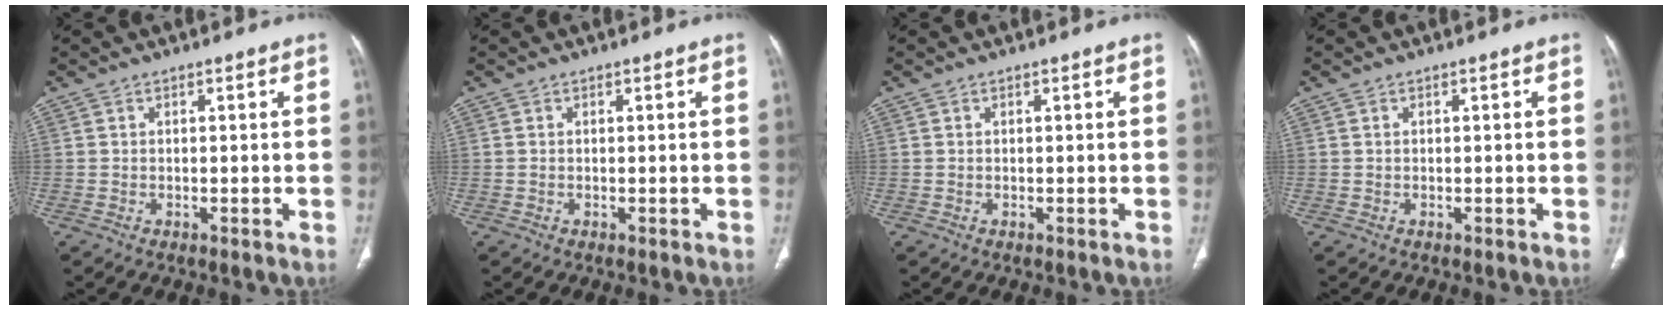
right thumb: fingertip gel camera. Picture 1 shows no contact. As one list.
[{"total": 0.0}, {"total": 0.0}, {"total": 0.0}]